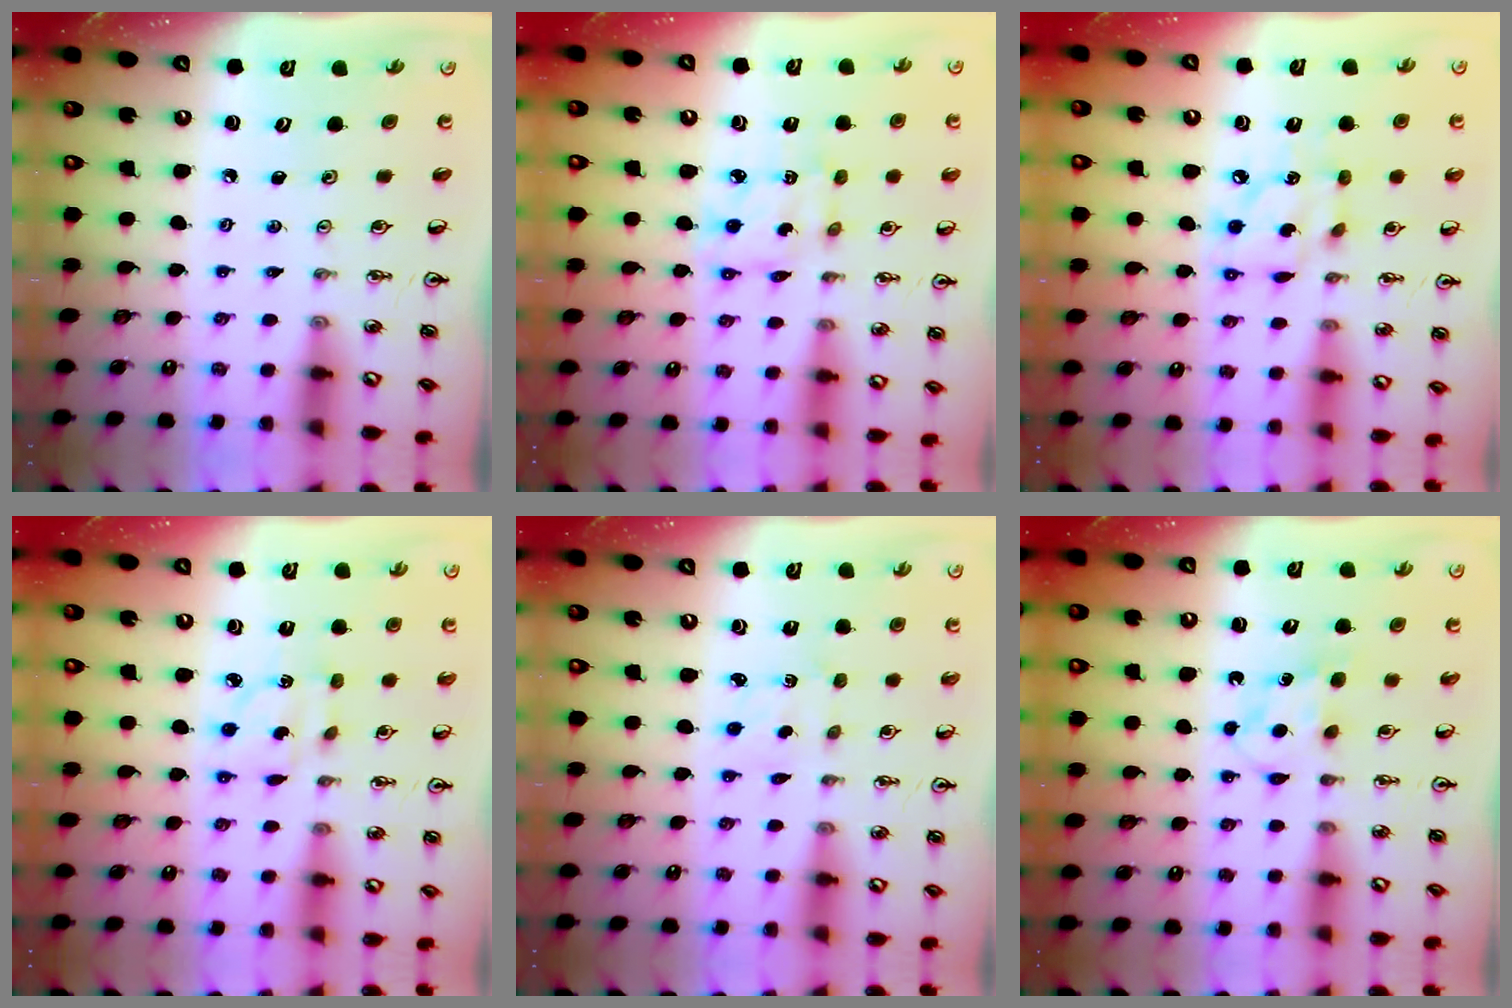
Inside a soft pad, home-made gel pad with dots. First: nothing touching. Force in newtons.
{"total": 4.2, "press": 4.2, "slide": 0.3}
{"total": 8.5, "press": 8.5, "slide": 0.6}
{"total": 3.2, "press": 3.2, "slide": 0.1}
{"total": 1.4, "press": 1.3, "slide": 0.4}
{"total": 5.3, "press": 5.2, "slide": 0.6}